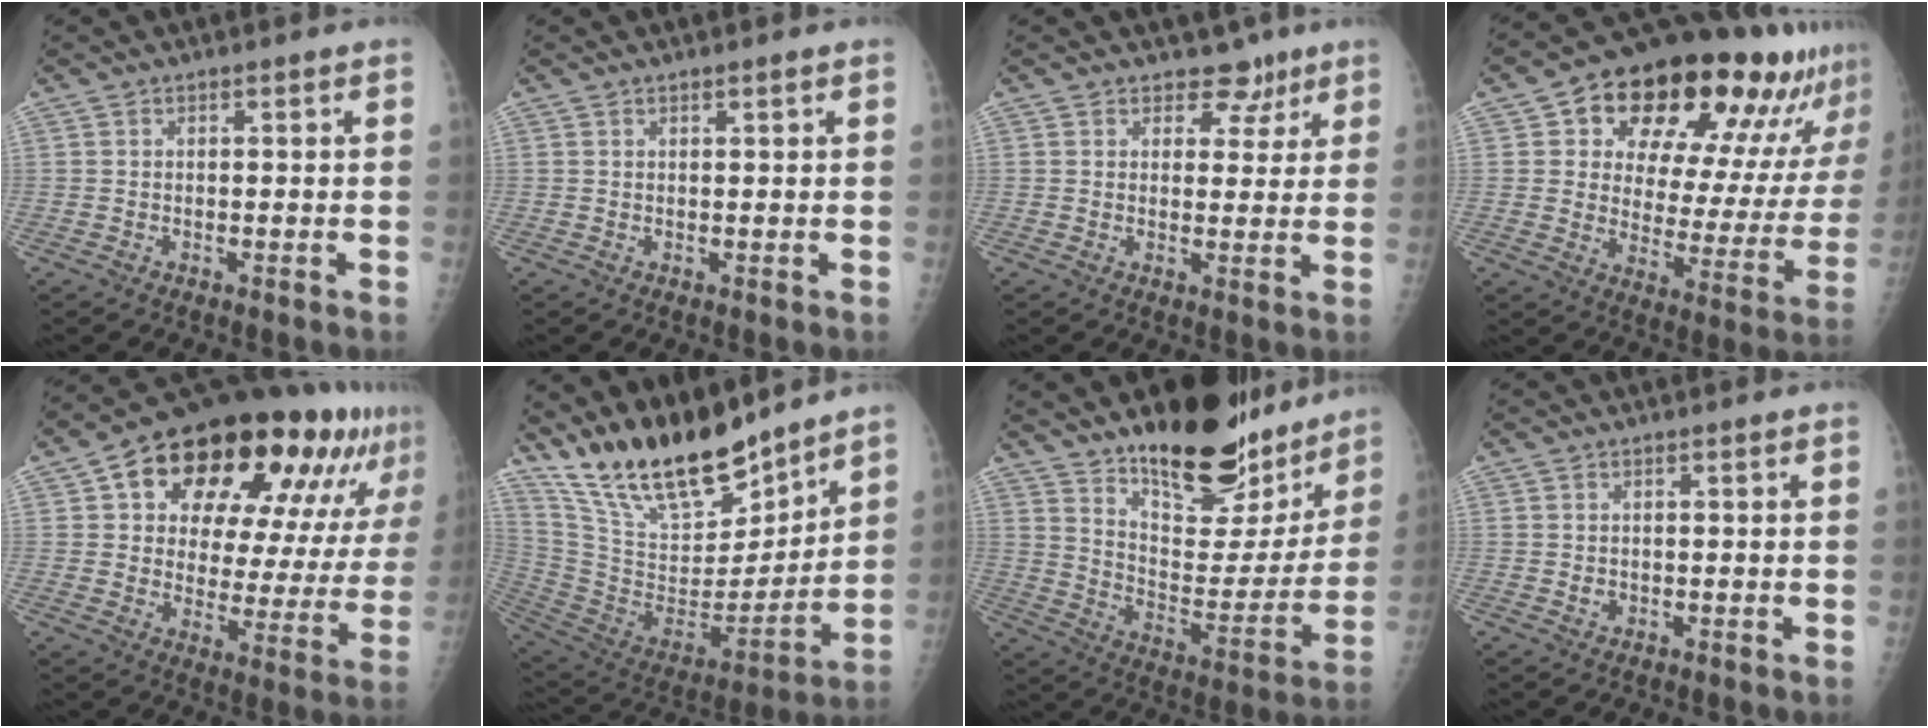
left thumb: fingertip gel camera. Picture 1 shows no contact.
{"total": 0.6, "force": [0.5, 0.1, 0.3], "torque": [-0.006, -0.003, 0.010]}
{"total": 5.0, "force": [3.6, 3.3, 0.9], "torque": [0.020, -0.019, 0.047]}
{"total": 26.2, "force": [16.2, 11.7, 16.9], "torque": [-0.205, -0.041, 0.227]}
{"total": 29.1, "force": [16.0, 13.1, 20.5], "torque": [-0.268, -0.011, 0.230]}
{"total": 23.2, "force": [19.0, 7.6, 10.9], "torque": [-0.165, -0.095, 0.346]}
{"total": 24.4, "force": [19.0, 9.6, 12.0], "torque": [-0.135, -0.118, 0.286]}
{"total": 1.1, "force": [0.1, 0.9, 0.5], "torque": [-0.006, 0.000, 0.005]}